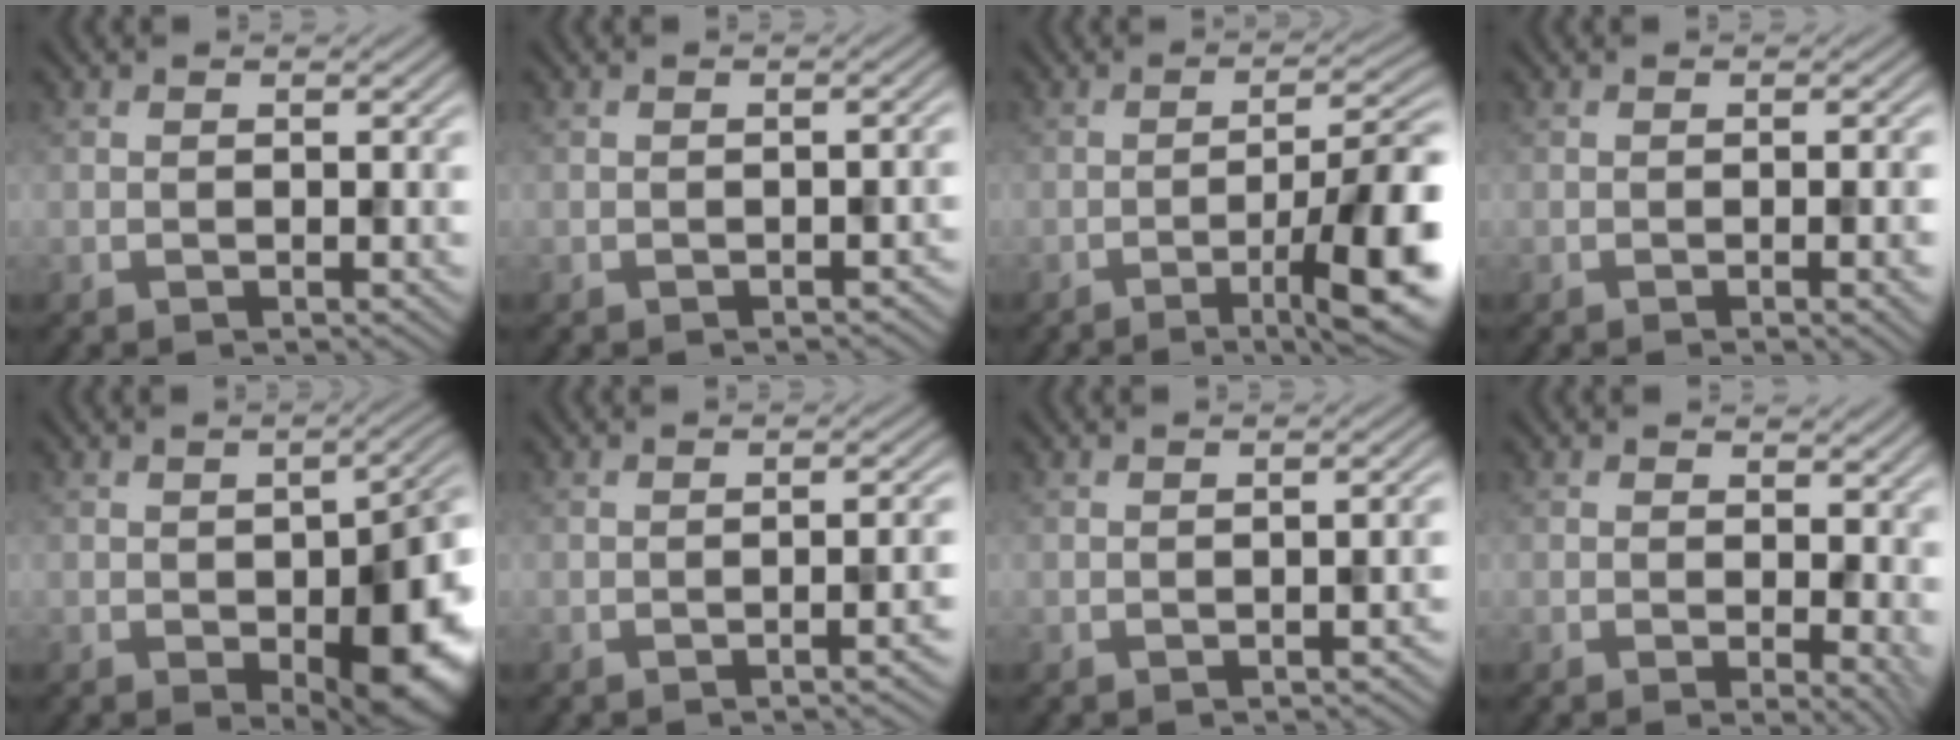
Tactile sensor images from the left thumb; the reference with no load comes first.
{"total": 1.0, "force": [-0.8, 0.3, 0.6], "torque": [-0.009, 0.000, -0.010]}
{"total": 11.5, "force": [-4.8, 2.4, 10.2], "torque": [-0.143, 0.008, -0.073]}
{"total": 2.9, "force": [-0.6, 0.7, 2.8], "torque": [-0.035, 0.000, -0.009]}
{"total": 12.1, "force": [-3.4, 5.8, 10.0], "torque": [-0.122, -0.032, -0.035]}
{"total": 3.0, "force": [-1.2, 0.7, 2.7], "torque": [-0.026, 0.008, -0.025]}
{"total": 1.2, "force": [-0.8, 0.2, 0.9], "torque": [-0.010, 0.003, -0.011]}
{"total": 4.4, "force": [0.7, 2.3, 3.7], "torque": [-0.047, -0.007, 0.011]}